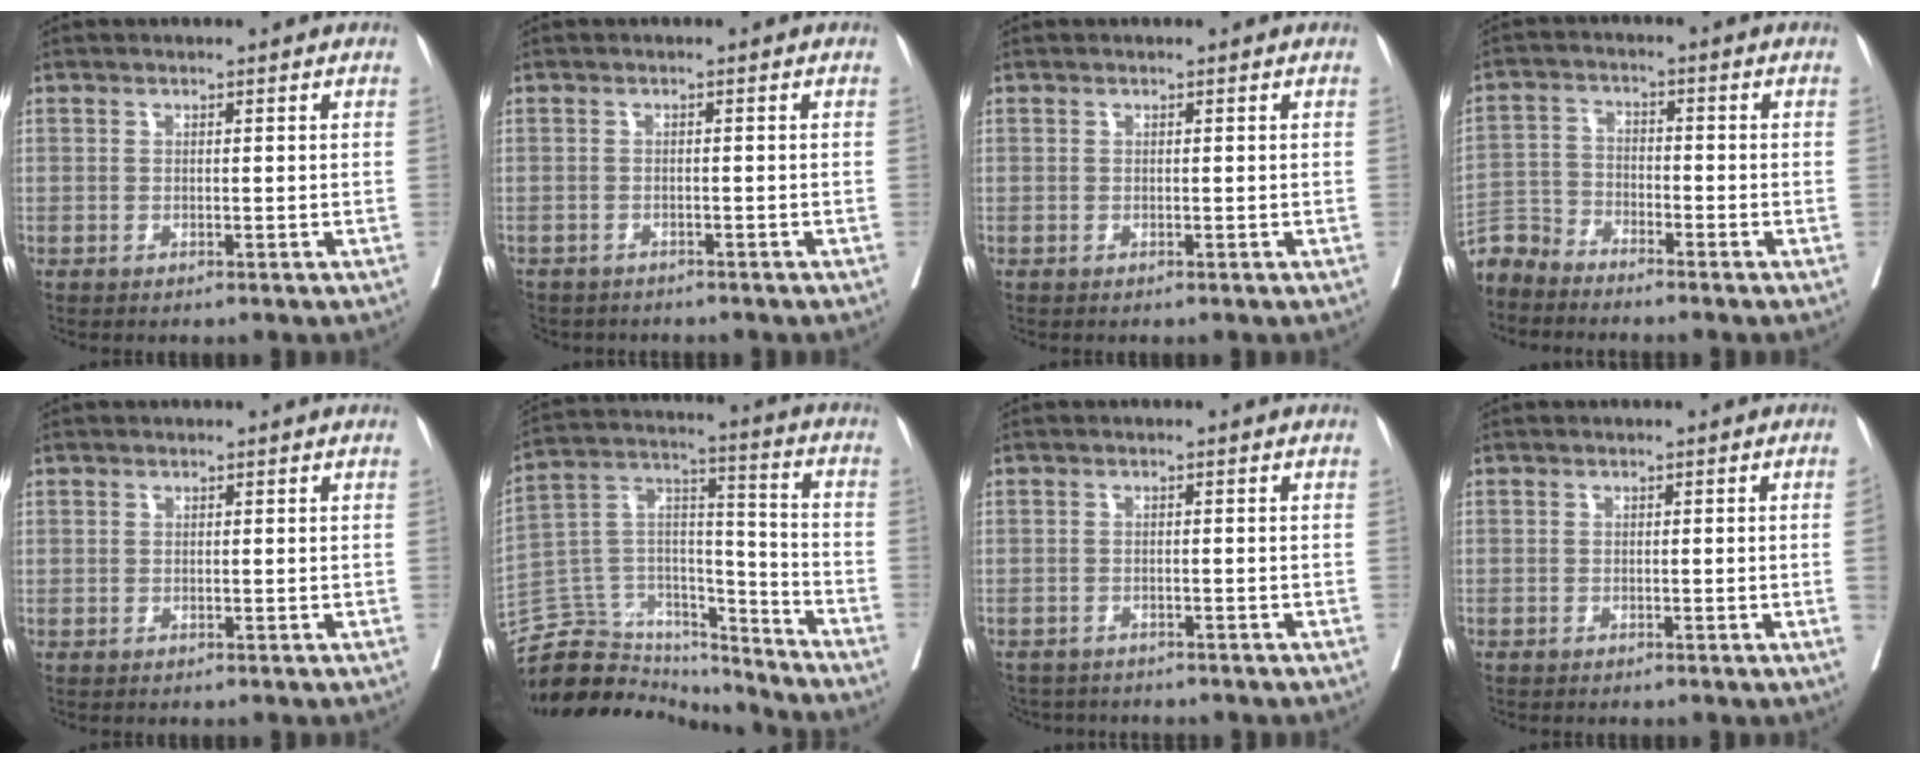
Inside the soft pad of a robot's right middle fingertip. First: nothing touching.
{"total": 5.8, "force": [-4.9, 2.9, 1.2], "torque": [-0.030, -0.005, -0.071]}
{"total": 0.0}
{"total": 5.0, "force": [-4.9, 1.1, -0.4], "torque": [0.007, -0.001, -0.101]}
{"total": 0.5, "force": [0.2, 0.5, 0.0], "torque": [0.006, 0.002, 0.001]}
{"total": 19.9, "force": [-18.9, 5.2, 3.4], "torque": [-0.080, 0.059, -0.309]}
{"total": 5.6, "force": [-5.1, 2.1, 0.7], "torque": [-0.014, -0.006, -0.074]}
{"total": 1.4, "force": [-0.2, -0.6, 1.2], "torque": [-0.013, -0.003, -0.002]}